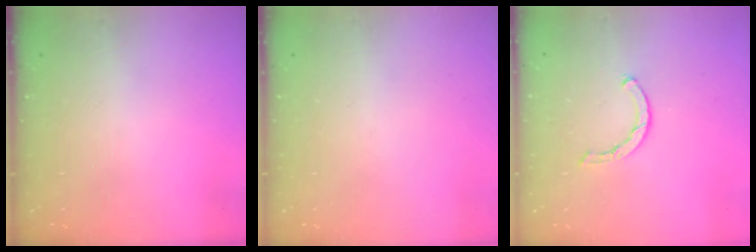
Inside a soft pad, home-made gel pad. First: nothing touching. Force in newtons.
{"total": 0.0}
{"total": 2.0, "press": 2.0, "slide": 0.2}